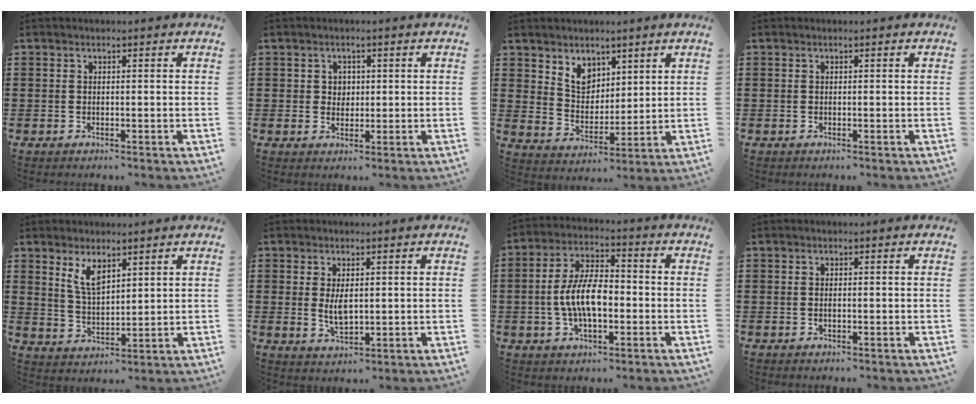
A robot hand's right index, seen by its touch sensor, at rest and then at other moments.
{"total": 1.9, "force": [0.6, 1.7, 0.5], "torque": [-0.016, 0.011, 0.009]}
{"total": 5.7, "force": [3.9, 3.9, 1.4], "torque": [-0.050, 0.000, 0.075]}
{"total": 0.0}
{"total": 5.0, "force": [3.2, 2.1, 3.3], "torque": [-0.072, -0.001, 0.057]}
{"total": 3.6, "force": [0.5, 1.7, 3.2], "torque": [-0.056, 0.000, 0.007]}
{"total": 8.8, "force": [-1.3, 4.1, 7.7], "torque": [-0.169, 0.001, -0.031]}
{"total": 0.6, "force": [-0.1, 0.2, 0.5], "torque": [-0.012, -0.002, -0.001]}